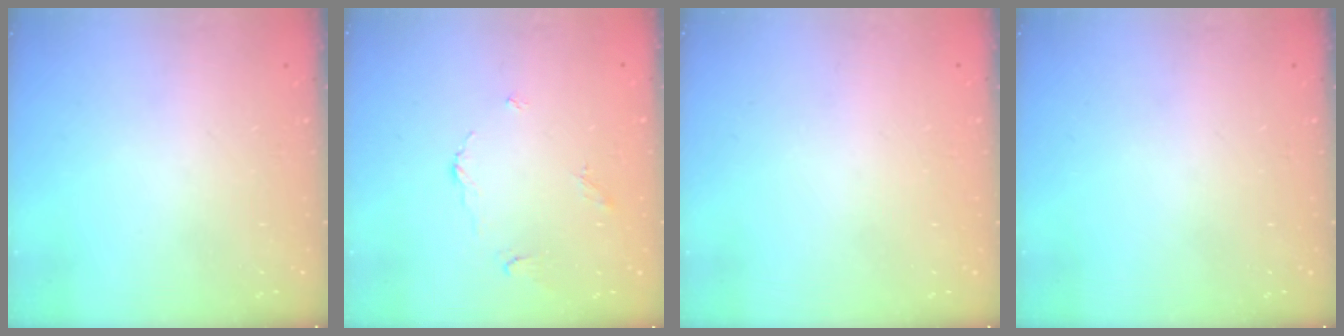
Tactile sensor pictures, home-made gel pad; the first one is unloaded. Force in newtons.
{"total": 3.8, "press": 3.7, "slide": 0.4}
{"total": 1.9, "press": 1.9, "slide": 0.1}
{"total": 0.0}